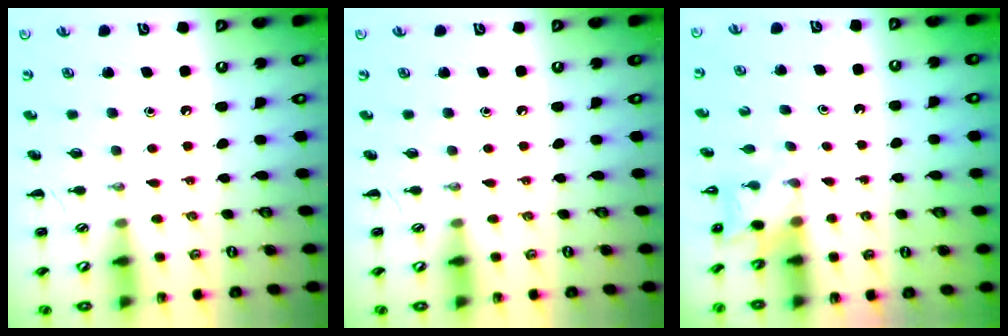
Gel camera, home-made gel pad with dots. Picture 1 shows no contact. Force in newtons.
{"total": 0.0}
{"total": 2.7, "press": 2.6, "slide": 0.9}